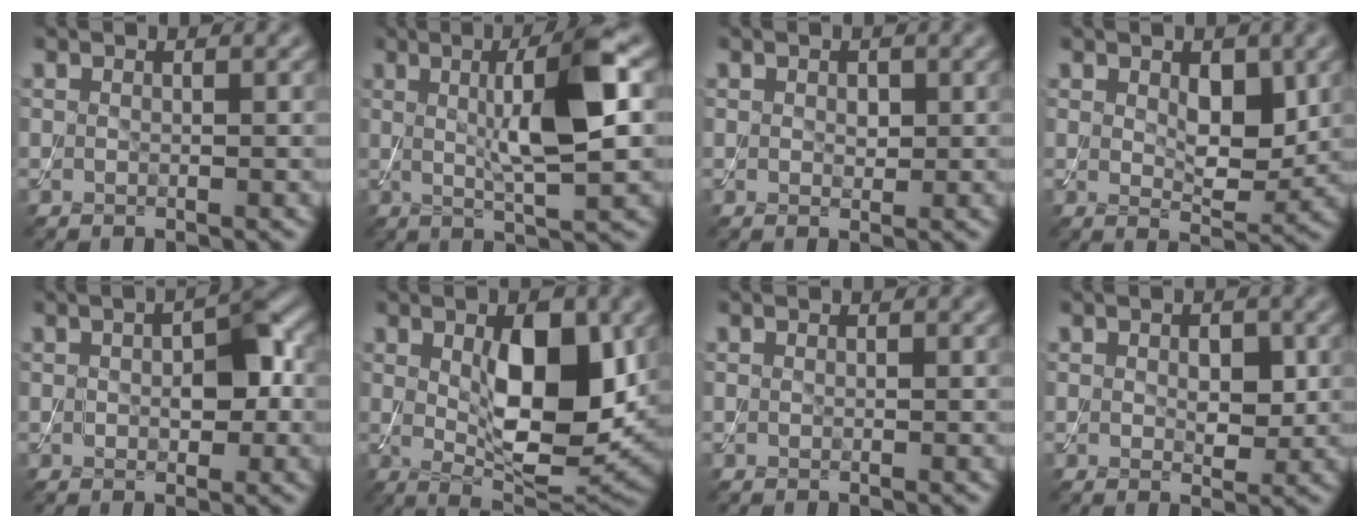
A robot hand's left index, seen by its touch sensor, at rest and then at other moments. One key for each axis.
{"total": 7.9, "fx": 1.2, "fy": 1.6, "fz": 7.6, "tx": -0.118, "ty": 0.003, "tz": 0.020}
{"total": 1.0, "fx": 0.2, "fy": 0.7, "fz": 0.7, "tx": -0.011, "ty": -0.002, "tz": 0.005}
{"total": 4.0, "fx": 1.1, "fy": 2.1, "fz": 3.2, "tx": -0.053, "ty": -0.010, "tz": 0.023}
{"total": 4.4, "fx": 0.1, "fy": 2.3, "fz": 3.7, "tx": -0.060, "ty": 0.003, "tz": 0.000}
{"total": 9.5, "fx": 1.3, "fy": 4.1, "fz": 8.5, "tx": -0.133, "ty": -0.009, "tz": 0.029}
{"total": 0.0}
{"total": 2.7, "fx": 0.3, "fy": 1.6, "fz": 2.1, "tx": -0.036, "ty": -0.005, "tz": 0.008}